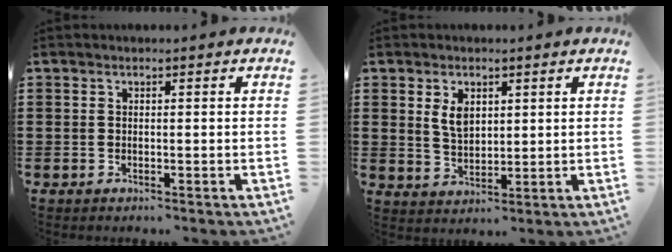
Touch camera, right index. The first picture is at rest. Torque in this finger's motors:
{"motor_torque": [0.15, 0.01, 0.14, 0.04]}